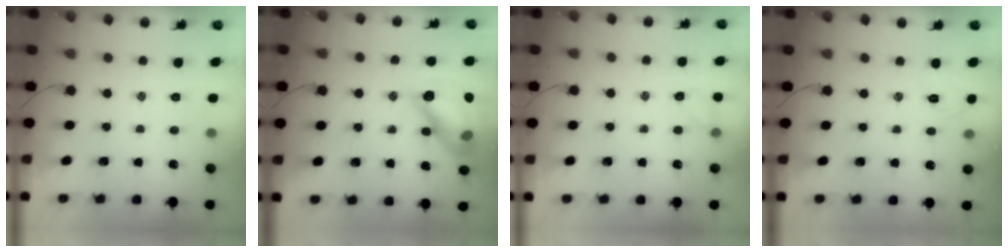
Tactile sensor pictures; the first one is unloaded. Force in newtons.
{"total": 15.8, "press": 15.7, "slide": 1.7}
{"total": 3.9, "press": 3.7, "slide": 1.2}
{"total": 2.6, "press": 2.4, "slide": 0.8}